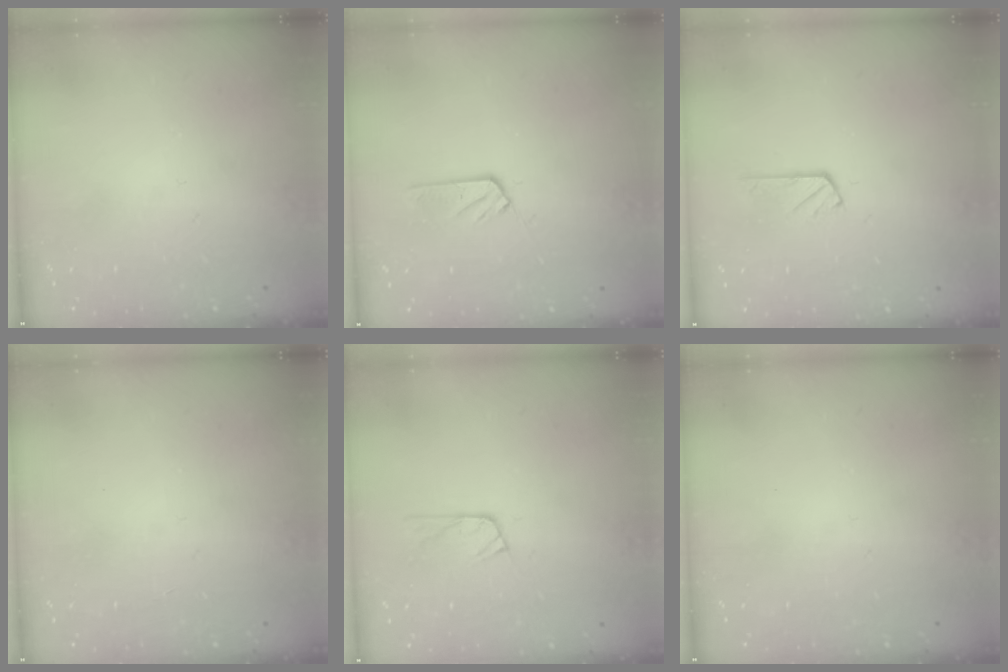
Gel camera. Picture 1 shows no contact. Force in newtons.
{"total": 5.3, "press": 5.3, "slide": 0.3}
{"total": 2.8, "press": 2.8, "slide": 0.1}
{"total": 0.0}
{"total": 5.0, "press": 4.9, "slide": 0.6}
{"total": 0.0}